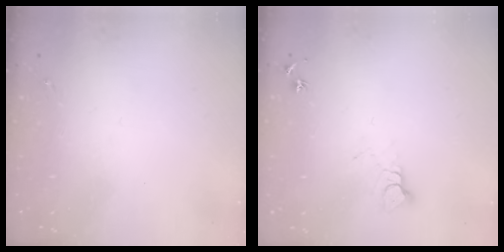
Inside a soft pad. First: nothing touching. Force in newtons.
{"total": 5.1, "press": 5.1, "slide": 0.4}